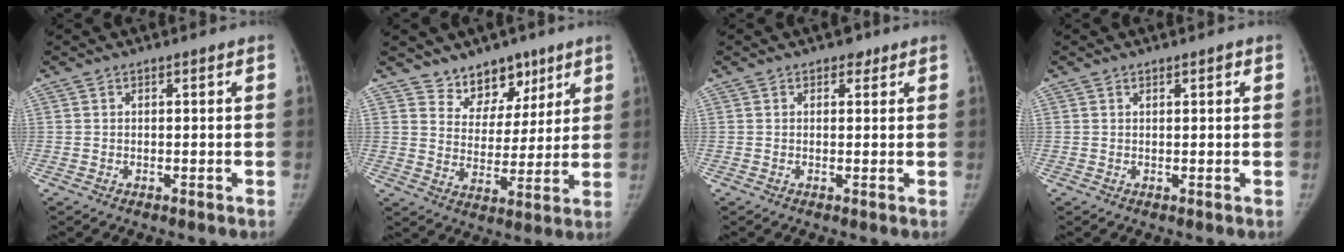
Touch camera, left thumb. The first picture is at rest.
{"total": 9.5, "force": [6.9, 6.0, 2.6], "torque": [0.013, -0.045, 0.118]}
{"total": 1.6, "force": [0.9, 1.2, 0.5], "torque": [0.005, -0.003, 0.008]}
{"total": 0.9, "force": [0.5, 0.3, 0.7], "torque": [-0.007, 0.000, 0.007]}